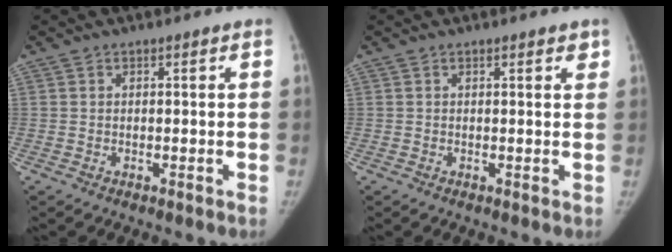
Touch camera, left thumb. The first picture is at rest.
{"total": 1.8, "force": [1.2, 0.6, 1.2], "torque": [-0.006, -0.002, 0.012]}